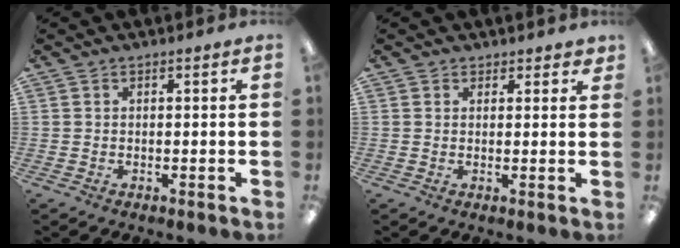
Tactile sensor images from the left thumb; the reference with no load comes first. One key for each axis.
{"total": 1.9, "fx": 1.5, "fy": 1.1, "fz": 0.1, "tx": 0.005, "ty": -0.002, "tz": 0.028}